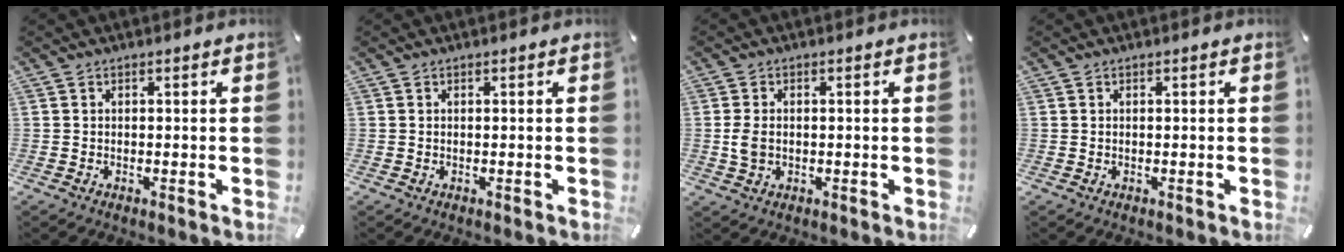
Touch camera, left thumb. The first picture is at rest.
{"total": 0.0}
{"total": 3.9, "force": [-0.2, 2.6, 2.8], "torque": [-0.067, 0.001, -0.006]}
{"total": 0.0}